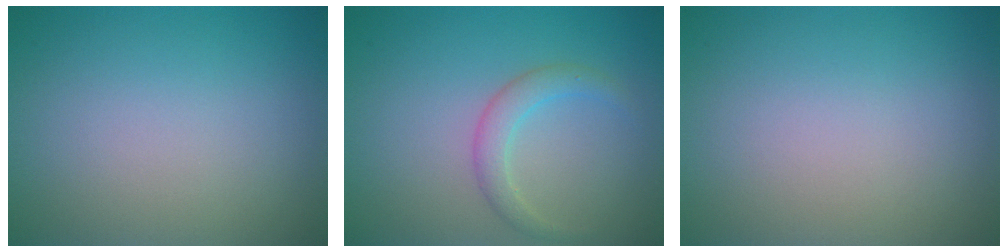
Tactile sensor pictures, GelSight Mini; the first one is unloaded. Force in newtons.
{"total": 2.0, "press": 2.0, "slide": 0.2}
{"total": 0.0}